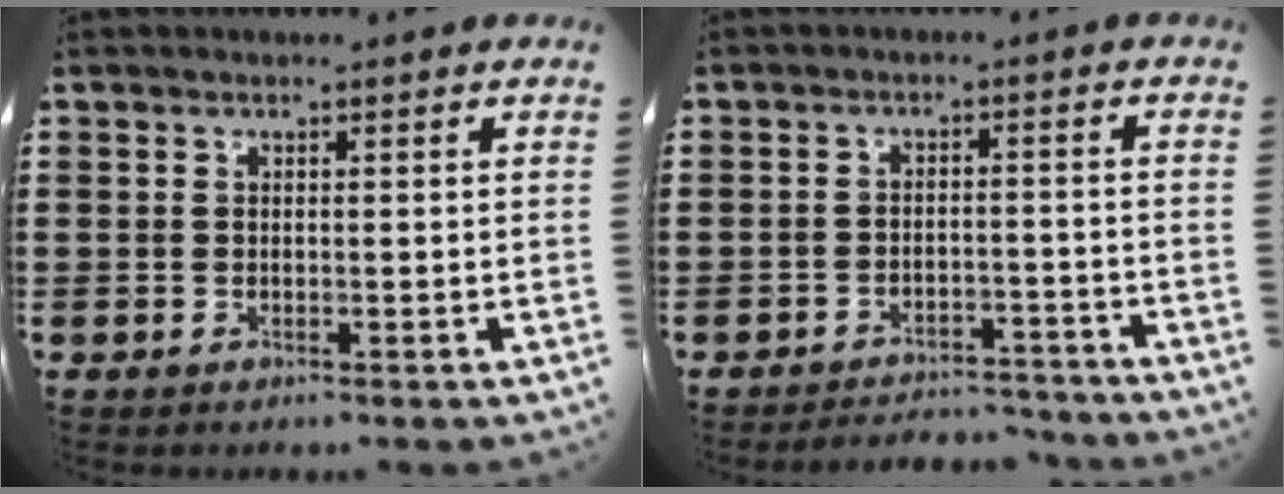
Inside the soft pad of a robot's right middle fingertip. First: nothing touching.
{"total": 3.7, "force": [-3.7, 0.4, -0.2], "torque": [-0.004, -0.001, -0.079]}